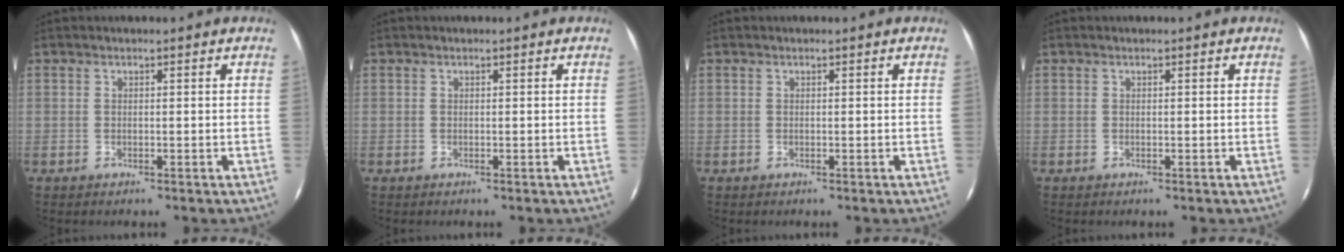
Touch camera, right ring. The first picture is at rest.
{"total": 0.0}
{"total": 0.0}
{"total": 0.0}